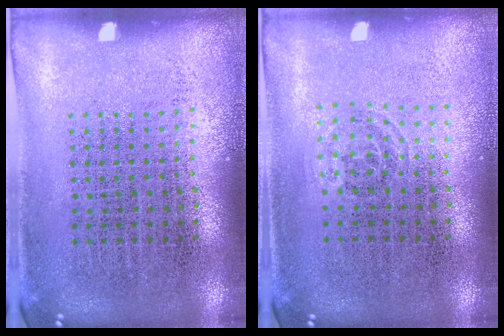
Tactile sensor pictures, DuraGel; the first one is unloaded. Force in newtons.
{"total": 0.8, "press": 0.5, "slide": 0.6}